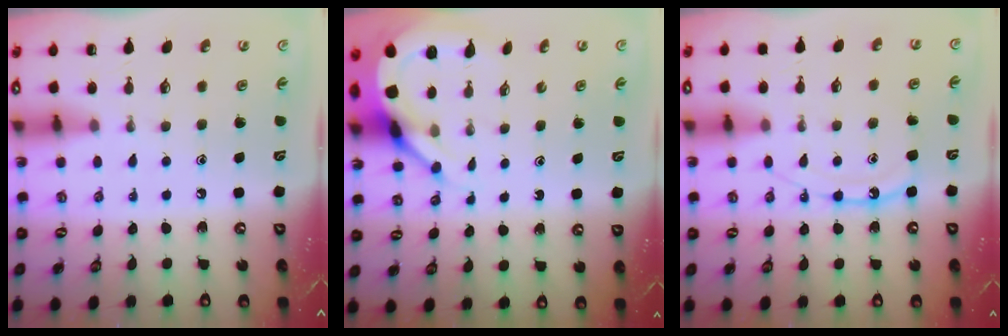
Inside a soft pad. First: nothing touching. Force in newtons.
{"total": 7.5, "press": 7.4, "slide": 1.0}
{"total": 10.7, "press": 10.7, "slide": 0.4}